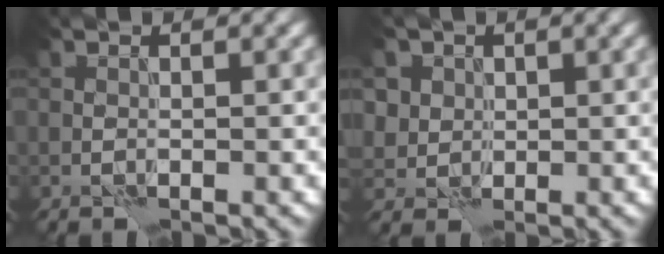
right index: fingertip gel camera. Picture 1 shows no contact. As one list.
[{"total": 4.5, "force": [2.1, 3.7, 1.4], "torque": [-0.038, 0.003, 0.035]}]